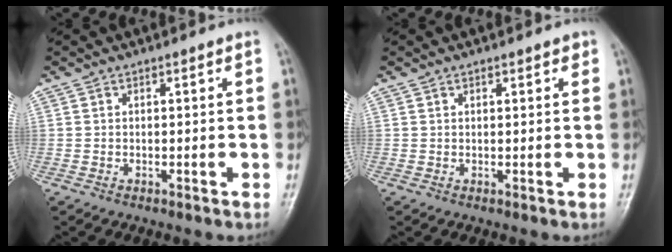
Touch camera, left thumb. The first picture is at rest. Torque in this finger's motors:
{"motor_torque": [-0.11, -0.11, 0.01, 0.05, 0.00]}